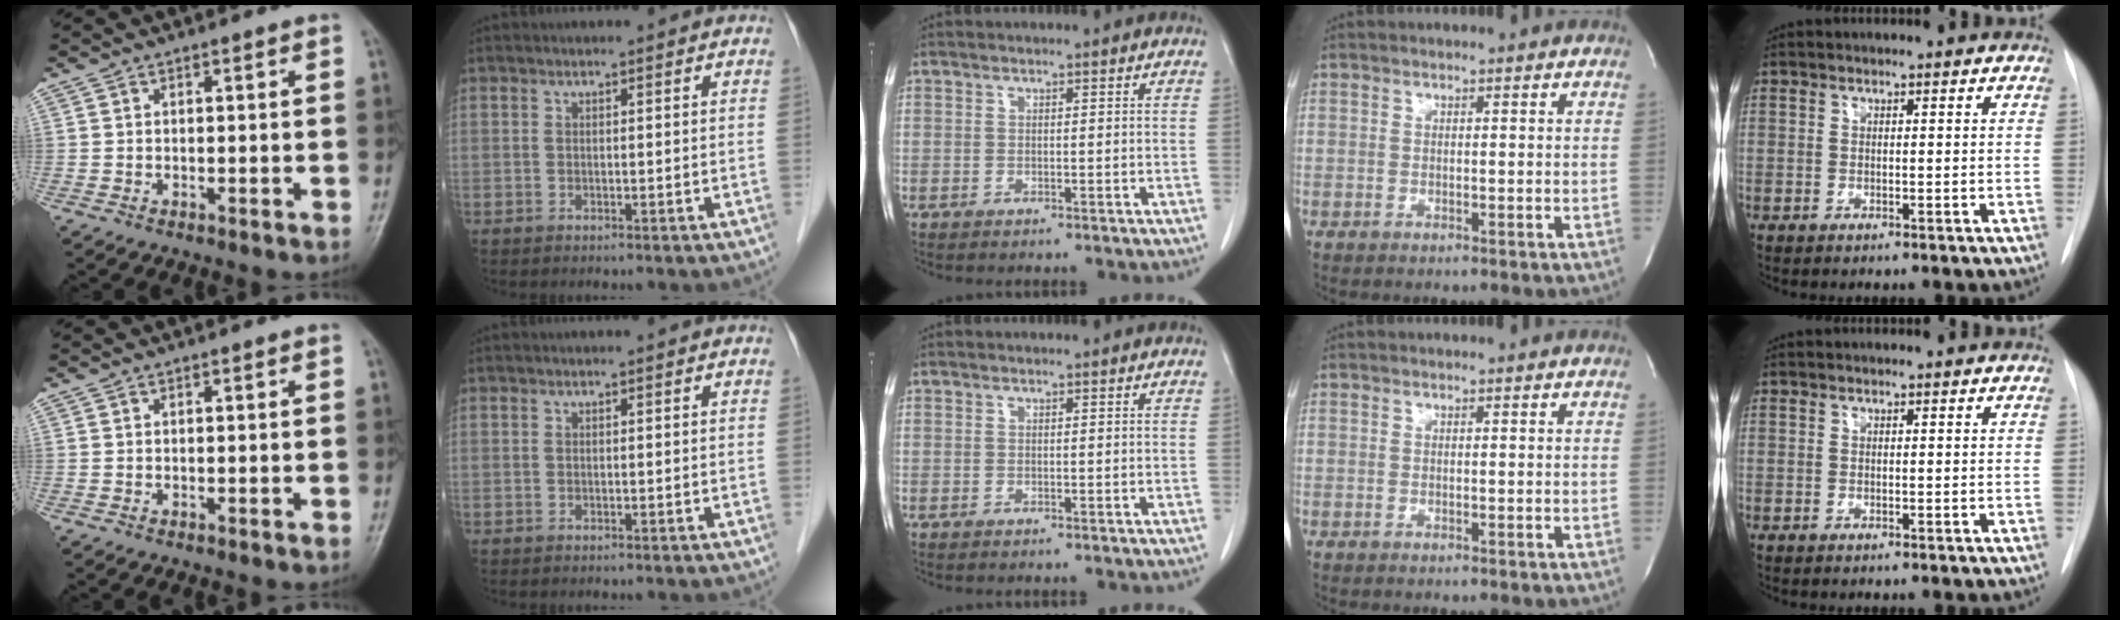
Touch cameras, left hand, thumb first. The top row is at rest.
{}